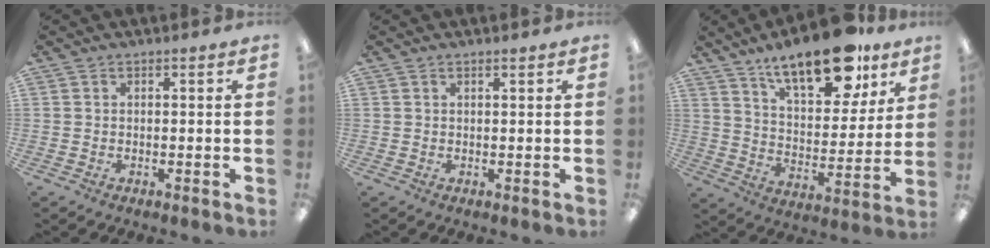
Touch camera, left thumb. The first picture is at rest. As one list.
[{"total": 0.7, "force": [0.6, 0.1, 0.3], "torque": [-0.006, 0.001, 0.011]}, {"total": 19.9, "force": [14.2, 8.0, 11.5], "torque": [-0.178, -0.077, 0.239]}]